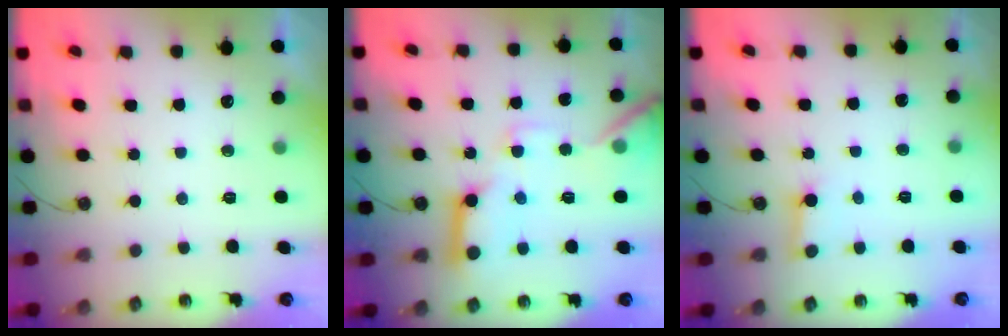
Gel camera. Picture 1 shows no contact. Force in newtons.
{"total": 17.2, "press": 17.1, "slide": 2.1}
{"total": 2.6, "press": 2.5, "slide": 0.3}